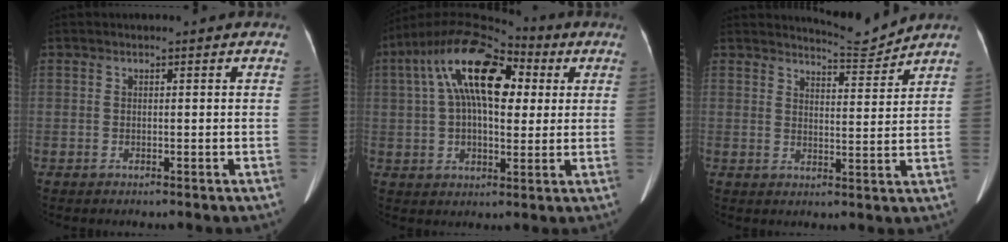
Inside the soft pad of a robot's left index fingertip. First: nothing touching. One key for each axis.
{"total": 16.8, "fx": 5.0, "fy": 7.5, "fz": 14.1, "tx": -0.274, "ty": 0.058, "tz": 0.080}
{"total": 4.6, "fx": 4.5, "fy": -0.9, "fz": -0.6, "tx": -0.002, "ty": -0.024, "tz": 0.071}